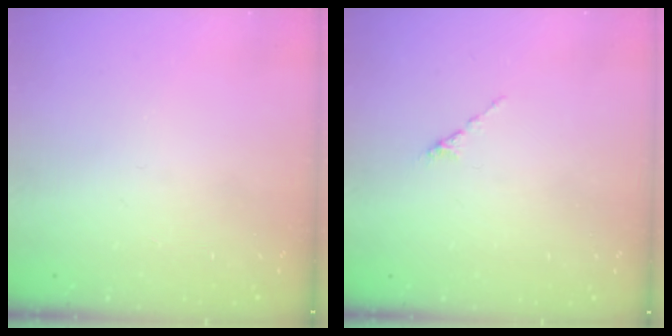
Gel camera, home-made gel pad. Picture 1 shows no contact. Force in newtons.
{"total": 0.0}